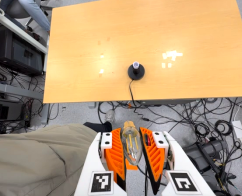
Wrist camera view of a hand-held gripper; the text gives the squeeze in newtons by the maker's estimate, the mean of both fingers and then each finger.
{"total": 20.2, "left": 21.4, "right": 19.0}